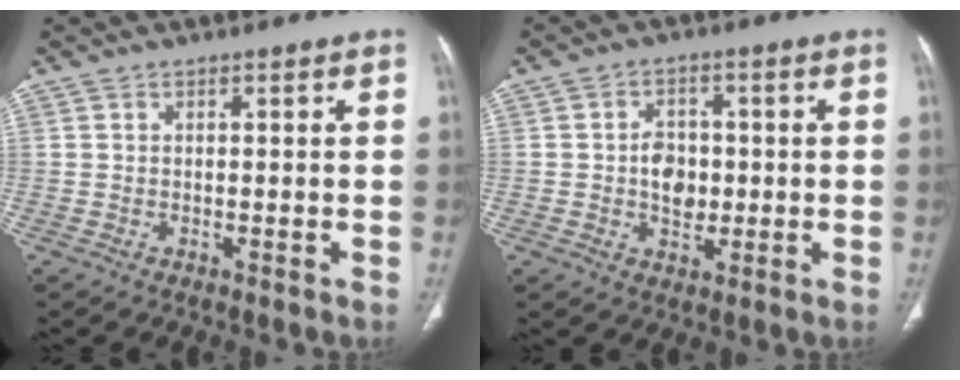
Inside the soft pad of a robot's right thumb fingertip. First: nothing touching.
{"total": 6.1, "force": [-0.3, 4.6, 4.0], "torque": [-0.038, 0.005, -0.004]}